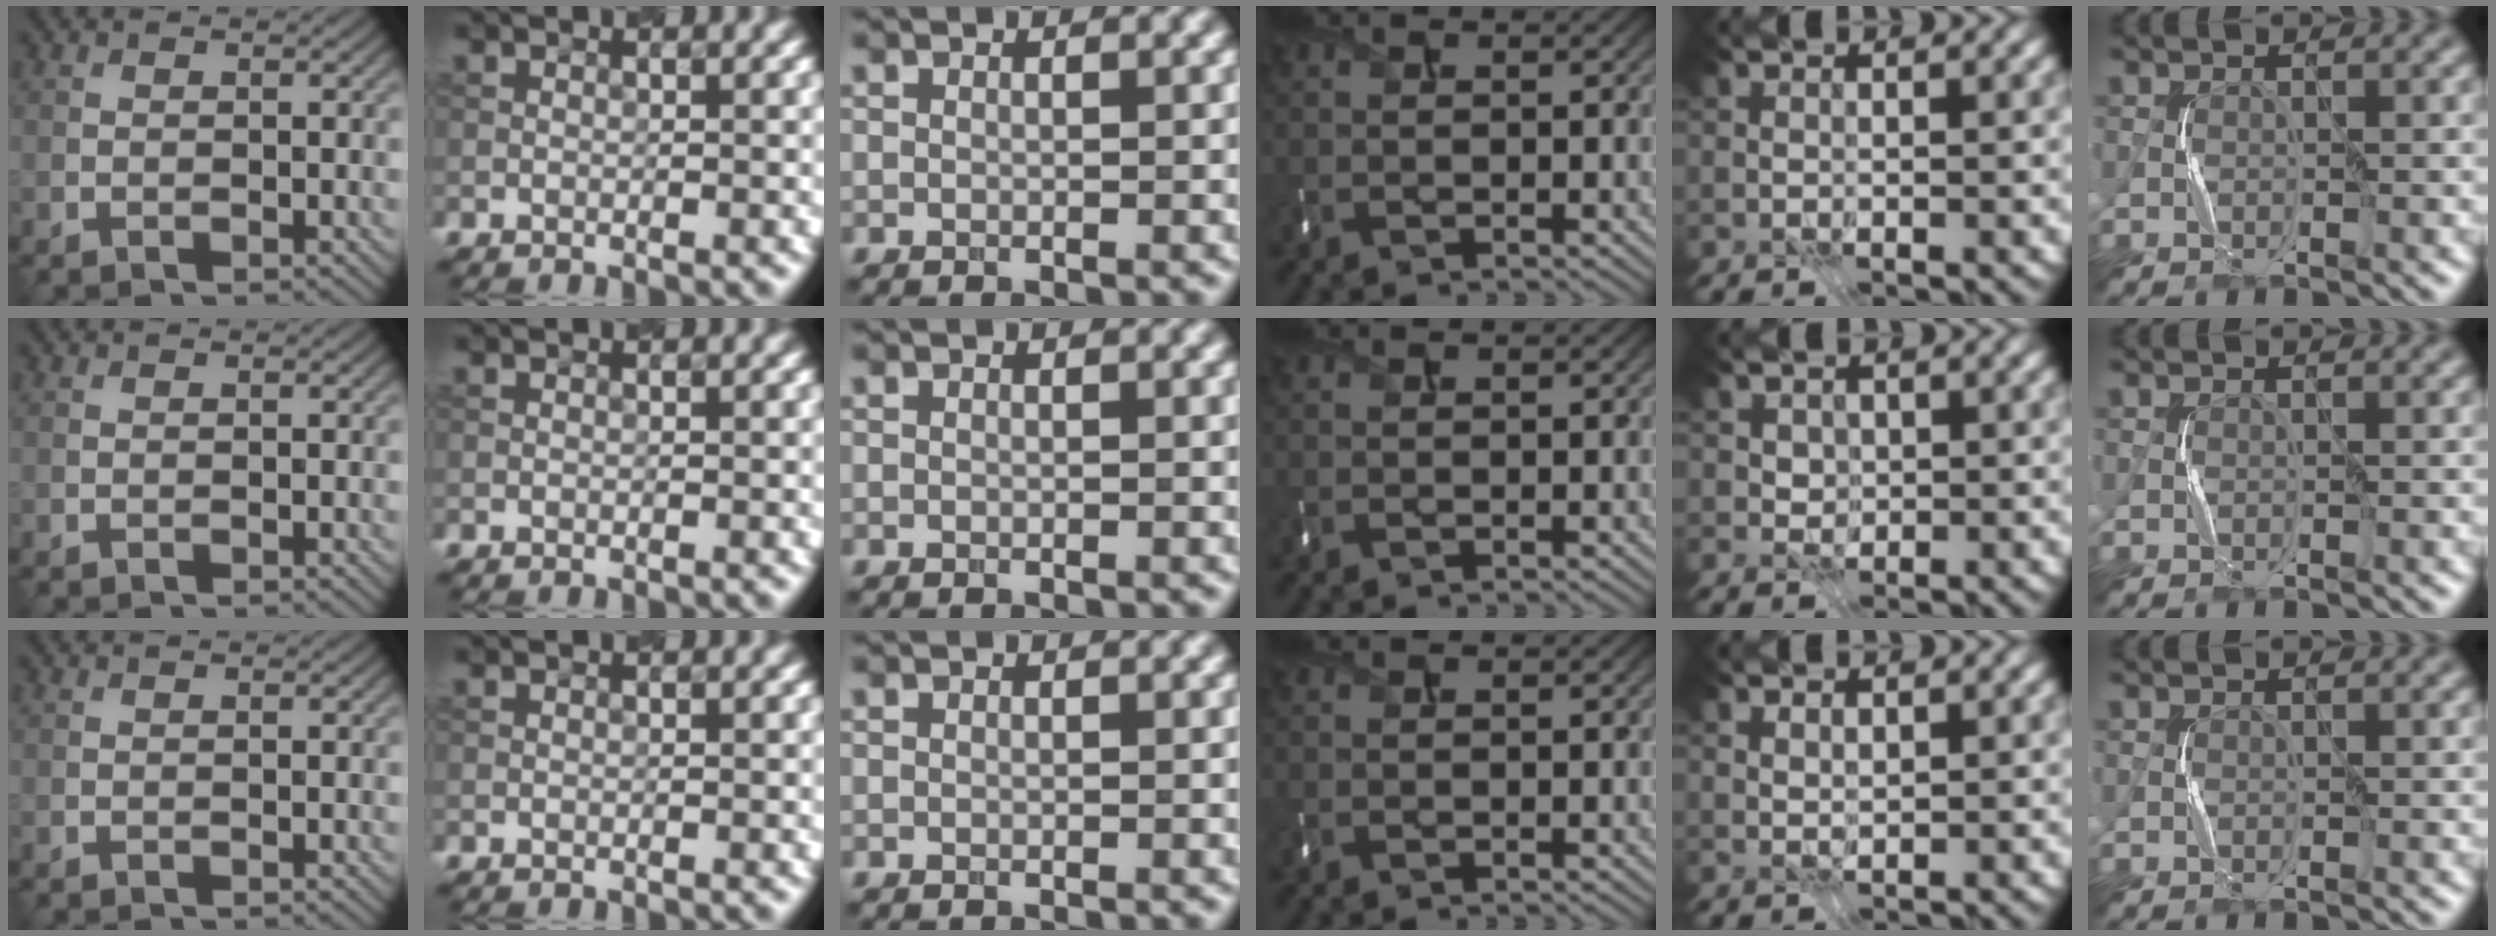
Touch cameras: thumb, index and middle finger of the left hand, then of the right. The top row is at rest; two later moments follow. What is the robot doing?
{"motion": "press", "object": "mouse"}